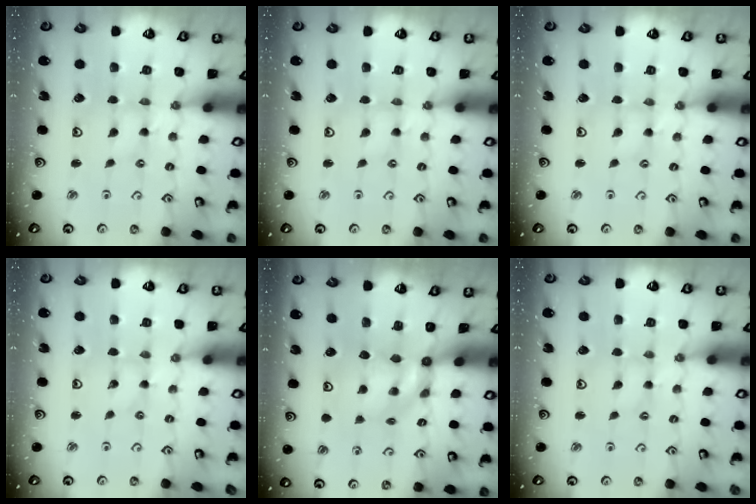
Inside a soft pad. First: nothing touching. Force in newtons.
{"total": 0.8, "press": 0.7, "slide": 0.2}
{"total": 1.7, "press": 1.7, "slide": 0.2}
{"total": 0.0}
{"total": 5.5, "press": 5.5, "slide": 0.2}
{"total": 2.3, "press": 2.3, "slide": 0.3}